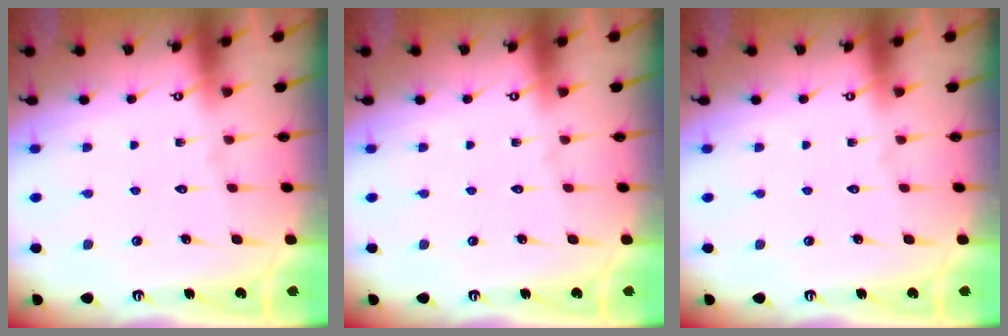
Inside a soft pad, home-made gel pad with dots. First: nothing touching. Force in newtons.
{"total": 0.0}
{"total": 0.0}